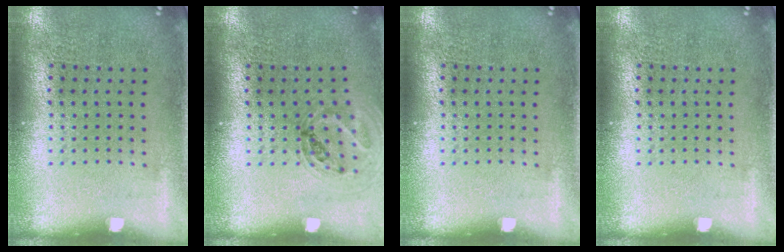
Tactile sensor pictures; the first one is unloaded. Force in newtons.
{"total": 0.9, "press": 0.9, "slide": 0.0}
{"total": 0.0}
{"total": 0.0}